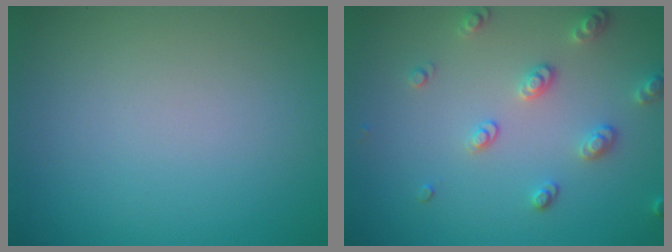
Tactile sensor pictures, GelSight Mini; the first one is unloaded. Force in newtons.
{"total": 2.7, "press": 2.7, "slide": 0.5}